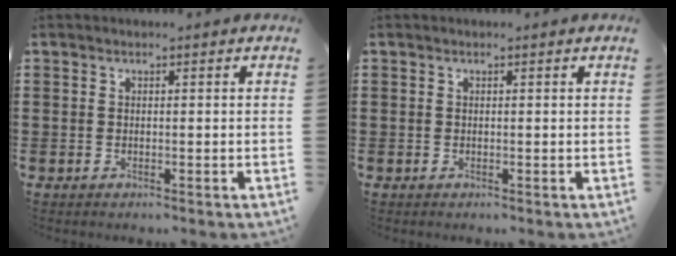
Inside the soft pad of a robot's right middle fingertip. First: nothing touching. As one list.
[{"total": 0.0}]